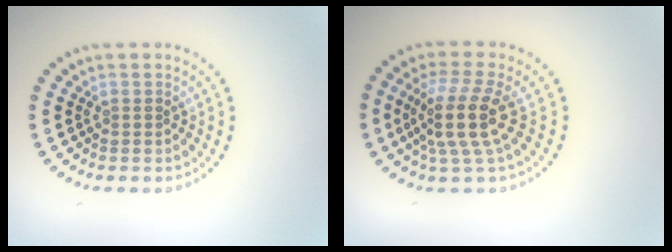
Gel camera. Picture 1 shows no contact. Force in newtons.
{"total": 4.3, "press": 3.3, "slide": 2.8}